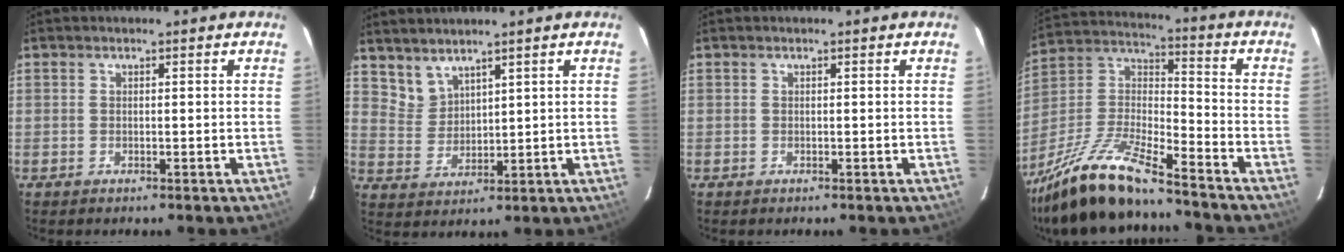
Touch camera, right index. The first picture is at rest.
{"total": 4.8, "force": [4.4, 1.8, 1.1], "torque": [-0.018, 0.001, 0.097]}
{"total": 0.0}
{"total": 19.5, "force": [-15.2, 3.3, 11.7], "torque": [-0.250, -0.015, -0.285]}